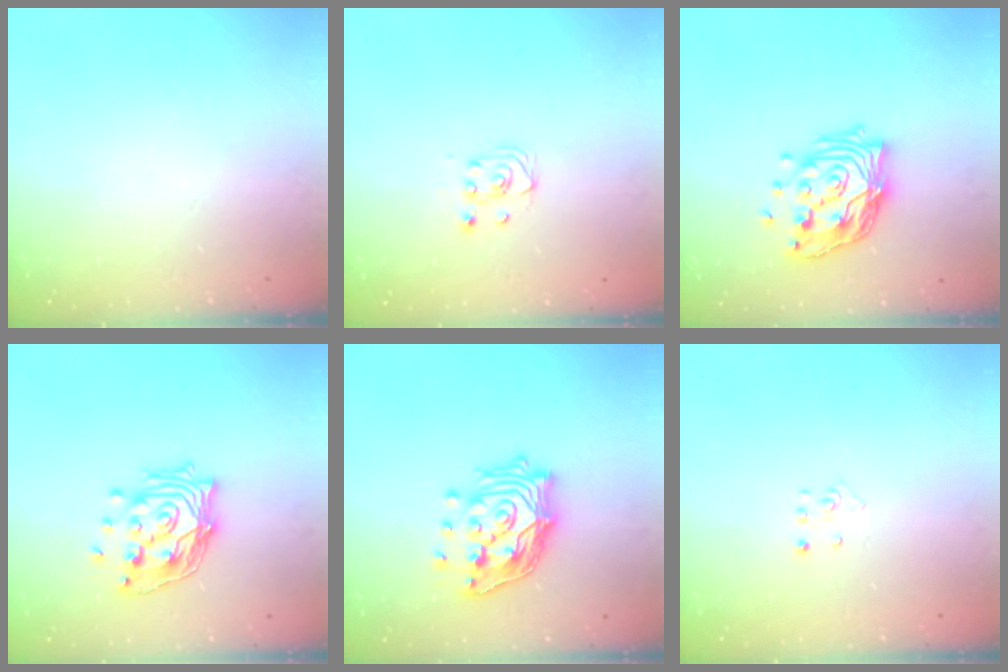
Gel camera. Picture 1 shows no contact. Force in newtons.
{"total": 2.6, "press": 2.4, "slide": 1.0}
{"total": 14.8, "press": 14.8, "slide": 1.2}
{"total": 14.8, "press": 14.6, "slide": 2.2}
{"total": 16.9, "press": 16.7, "slide": 2.7}
{"total": 2.9, "press": 2.9, "slide": 0.3}